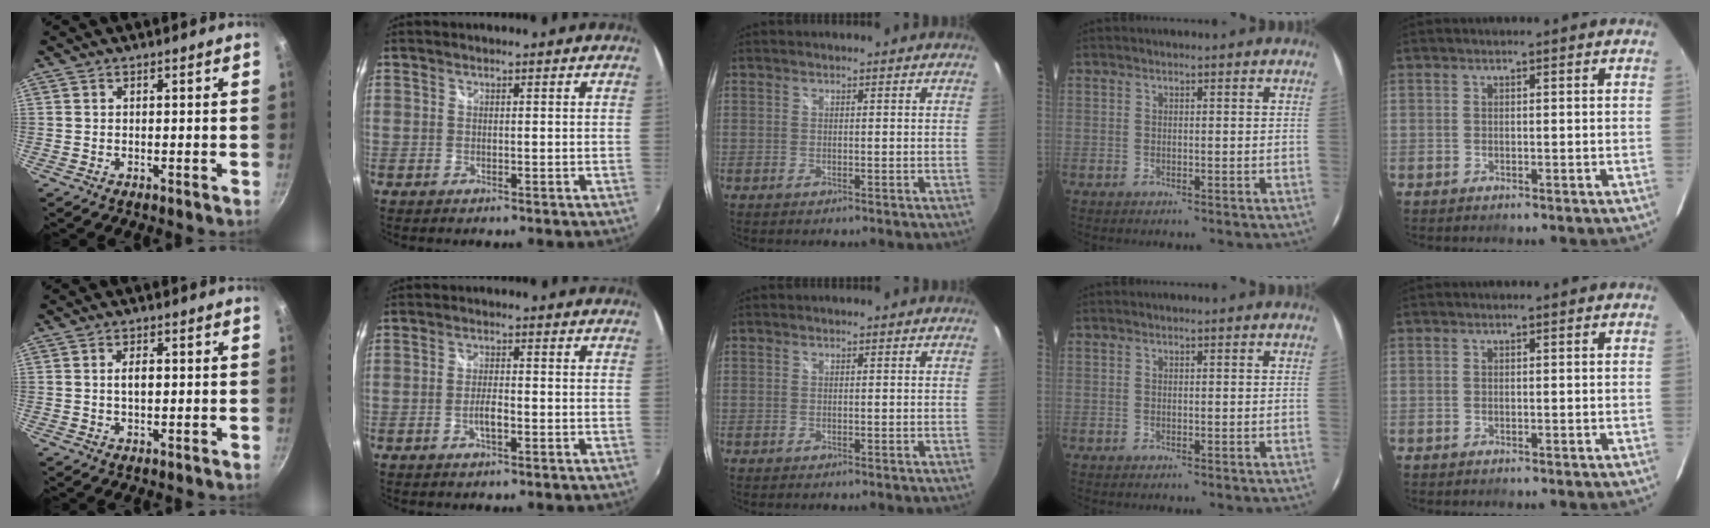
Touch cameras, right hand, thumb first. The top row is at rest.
{"thumb": {"total": 2.8, "force": [0.2, 1.4, 2.3], "torque": [-0.033, 0.007, 0.004]}, "index": {"total": 2.8, "force": [-1.2, 0.7, 2.4], "torque": [-0.051, 0.002, -0.023]}}